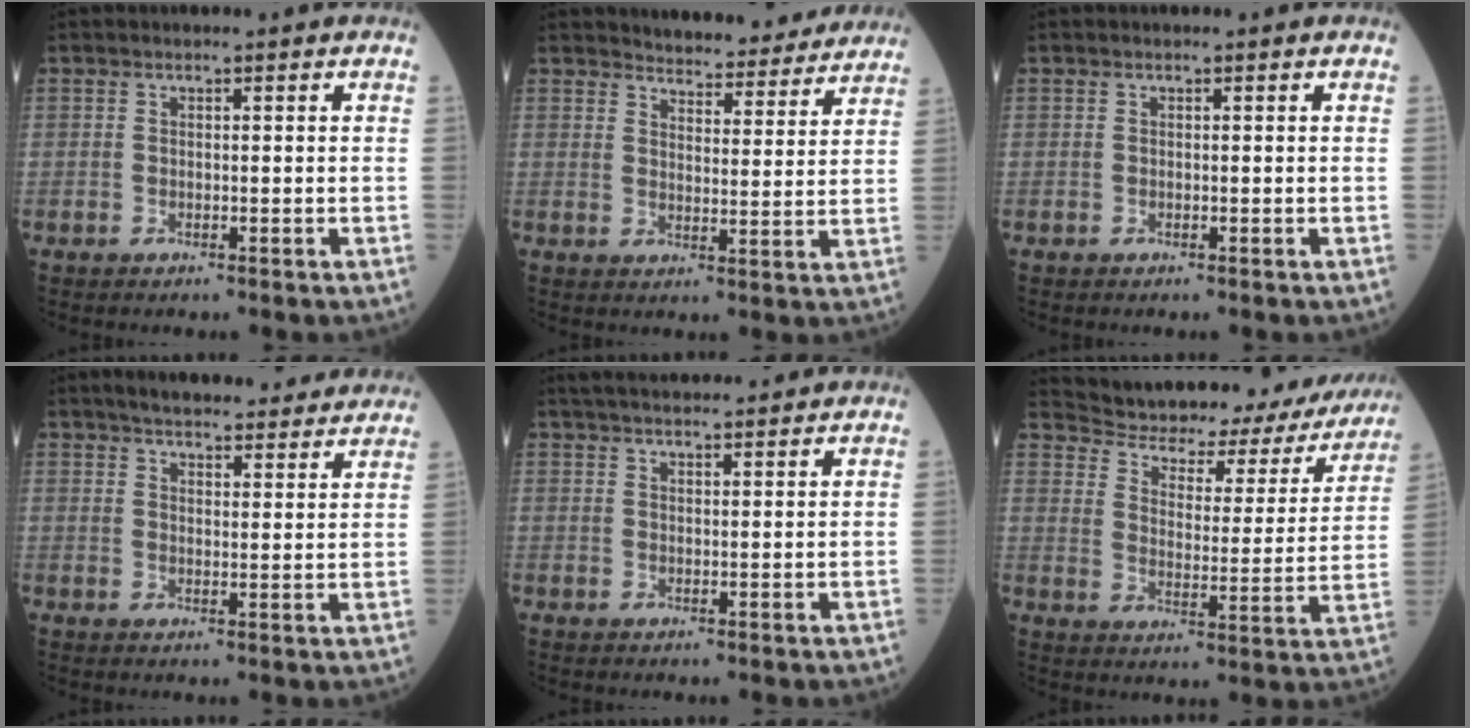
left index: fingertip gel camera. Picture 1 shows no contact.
{"total": 12.4, "force": [11.9, 2.3, 2.7], "torque": [-0.021, -0.010, 0.139]}
{"total": 0.0}
{"total": 17.2, "force": [15.5, 3.3, 6.5], "torque": [-0.078, 0.026, 0.200]}
{"total": 9.2, "force": [8.3, 1.3, 3.7], "torque": [-0.057, 0.029, 0.118]}
{"total": 24.4, "force": [22.0, 7.3, 7.6], "torque": [-0.110, -0.034, 0.267]}